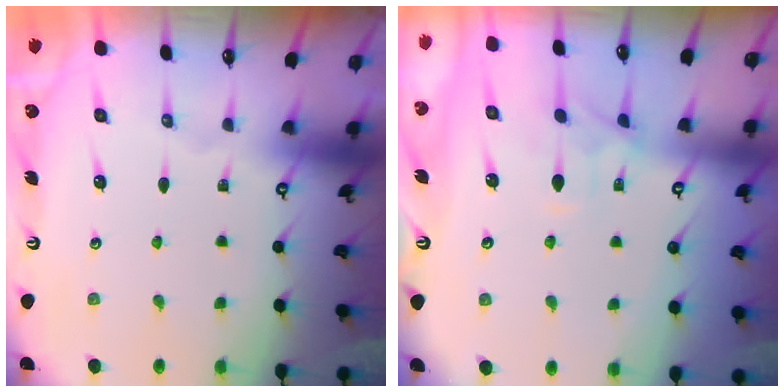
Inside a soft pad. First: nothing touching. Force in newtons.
{"total": 1.0, "press": 0.5, "slide": 0.8}